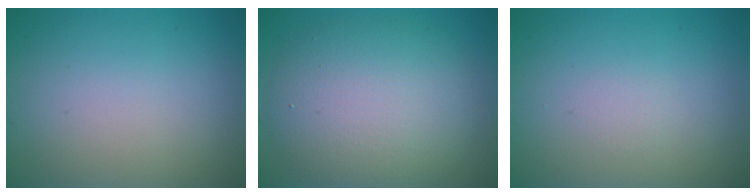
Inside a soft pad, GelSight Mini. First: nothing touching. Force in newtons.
{"total": 7.8, "press": 7.8, "slide": 0.3}
{"total": 0.5, "press": 0.5, "slide": 0.0}